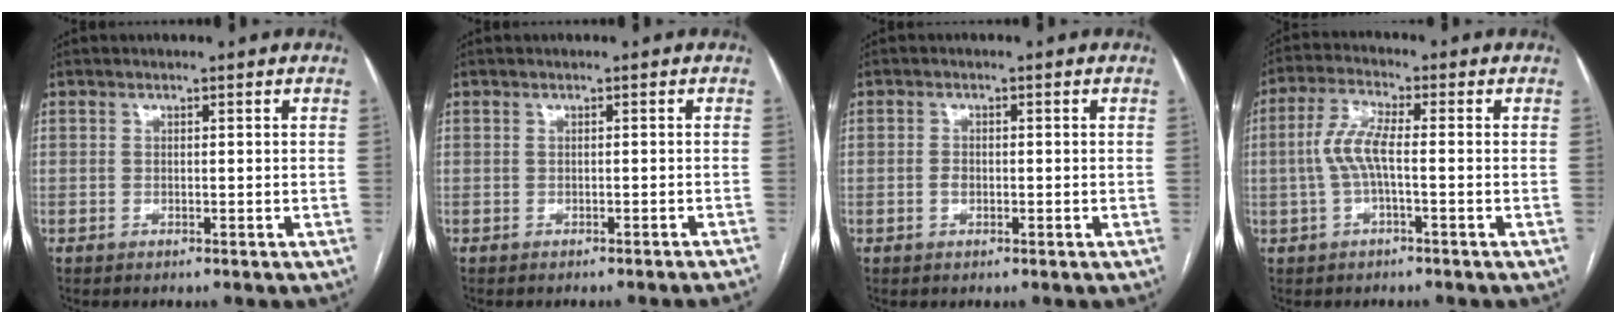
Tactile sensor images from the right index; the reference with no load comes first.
{"total": 4.3, "force": [-4.0, -0.8, 1.5], "torque": [-0.009, -0.010, -0.044]}
{"total": 1.4, "force": [-0.4, 0.9, 1.0], "torque": [-0.020, 0.003, -0.007]}
{"total": 5.7, "force": [-0.5, 1.1, 5.6], "torque": [-0.127, 0.014, -0.012]}